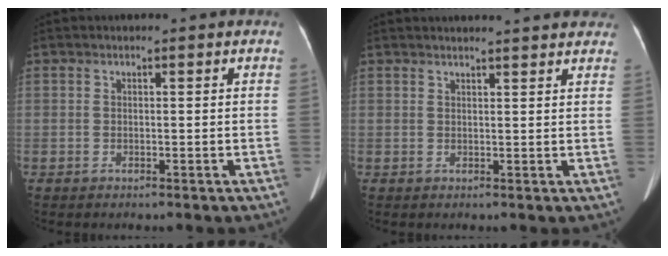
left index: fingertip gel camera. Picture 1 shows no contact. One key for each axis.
{"total": 12.3, "fx": 11.5, "fy": 1.7, "fz": 3.9, "tx": -0.040, "ty": 0.021, "tz": 0.127}